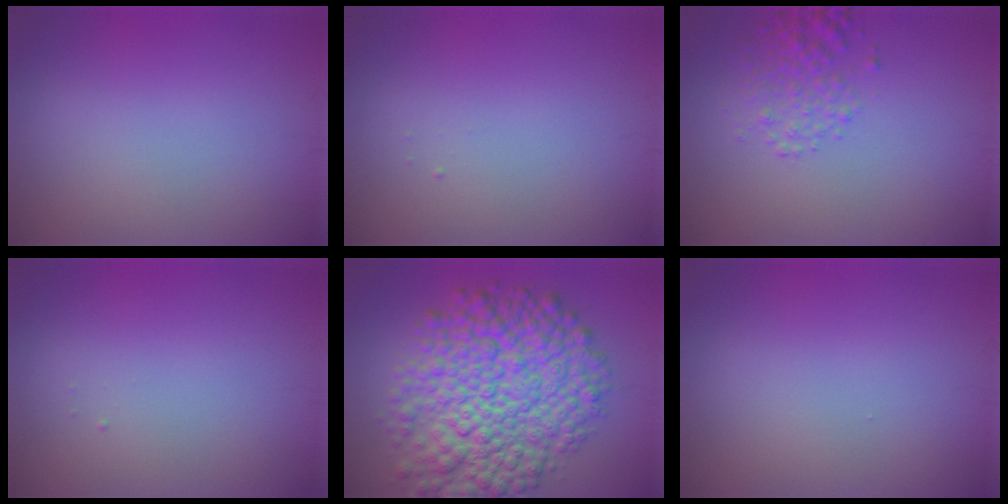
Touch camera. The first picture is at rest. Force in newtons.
{"total": 0.0}
{"total": 2.6, "press": 2.6, "slide": 0.1}
{"total": 0.0}
{"total": 11.9, "press": 11.9, "slide": 0.2}
{"total": 0.0}